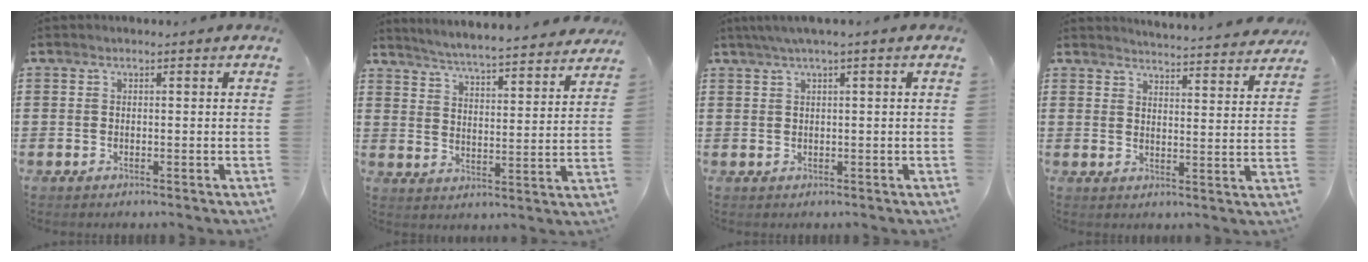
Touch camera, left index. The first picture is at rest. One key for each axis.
{"total": 4.8, "fx": 4.6, "fy": -0.7, "fz": 1.0, "tx": -0.042, "ty": -0.040, "tz": 0.076}
{"total": 1.8, "fx": 0.7, "fy": -0.2, "fz": 1.7, "tx": -0.030, "ty": -0.001, "tz": 0.012}
{"total": 3.8, "fx": 3.8, "fy": -0.4, "fz": 0.3, "tx": -0.017, "ty": -0.036, "tz": 0.061}